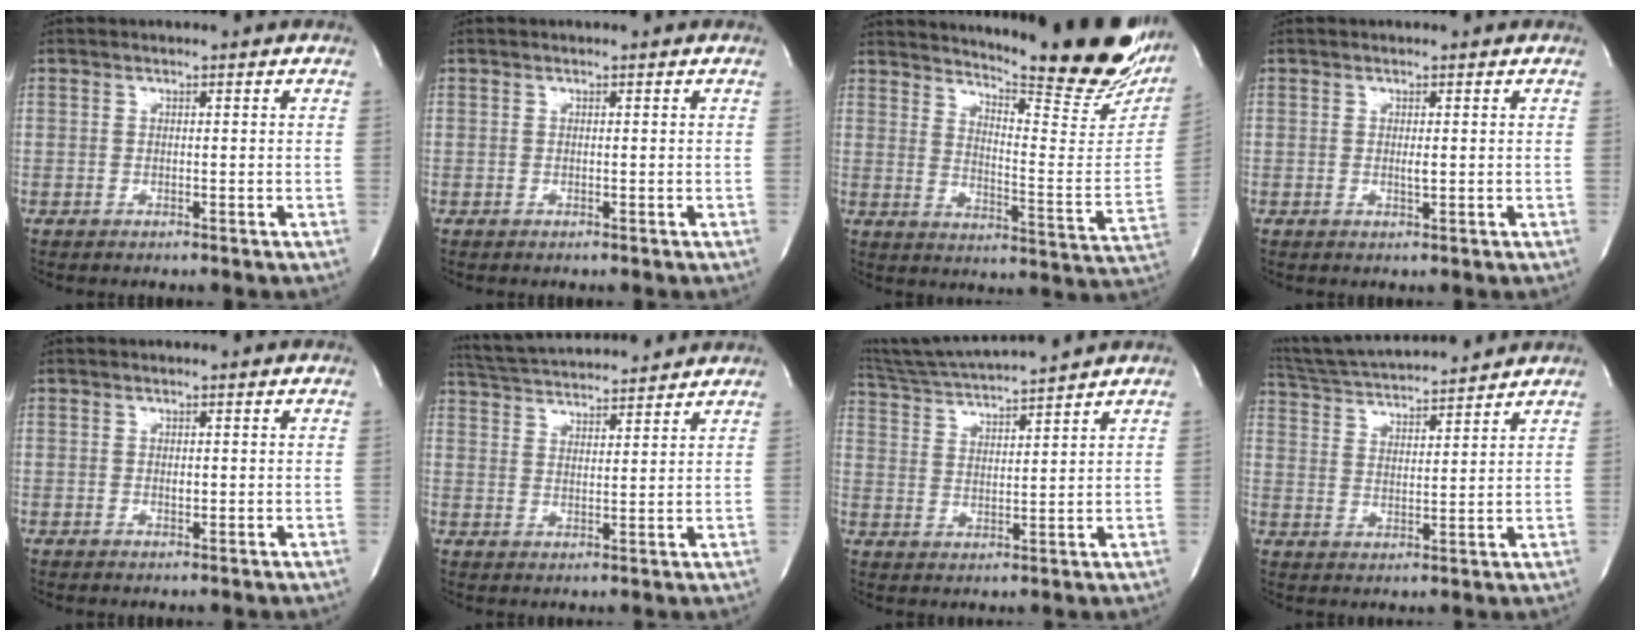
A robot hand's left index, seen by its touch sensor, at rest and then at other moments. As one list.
[{"total": 0.0}, {"total": 28.3, "force": [23.2, 4.3, 15.6], "torque": [-0.227, -0.098, 0.287]}, {"total": 0.8, "force": [-0.1, 0.1, 0.8], "torque": [-0.020, -0.008, -0.002]}, {"total": 0.6, "force": [-0.2, 0.3, 0.5], "torque": [-0.007, -0.006, -0.004]}, {"total": 13.9, "force": [13.0, 1.6, 4.5], "torque": [-0.087, 0.025, 0.200]}, {"total": 11.7, "force": [10.8, -1.2, 4.2], "torque": [-0.085, 0.009, 0.184]}, {"total": 14.3, "force": [13.4, 0.9, 5.1], "torque": [-0.102, 0.018, 0.218]}]